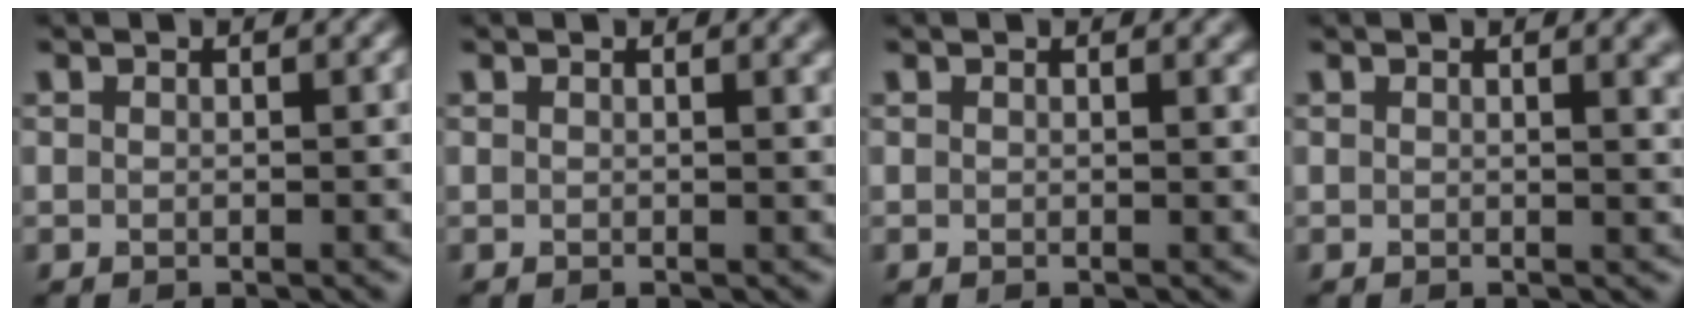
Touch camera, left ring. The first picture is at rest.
{"total": 1.5, "force": [0.8, 0.5, 1.2], "torque": [-0.006, 0.004, 0.009]}
{"total": 0.7, "force": [0.5, 0.1, 0.4], "torque": [-0.002, 0.001, 0.007]}
{"total": 2.5, "force": [1.1, 1.0, 2.0], "torque": [-0.009, 0.004, 0.013]}